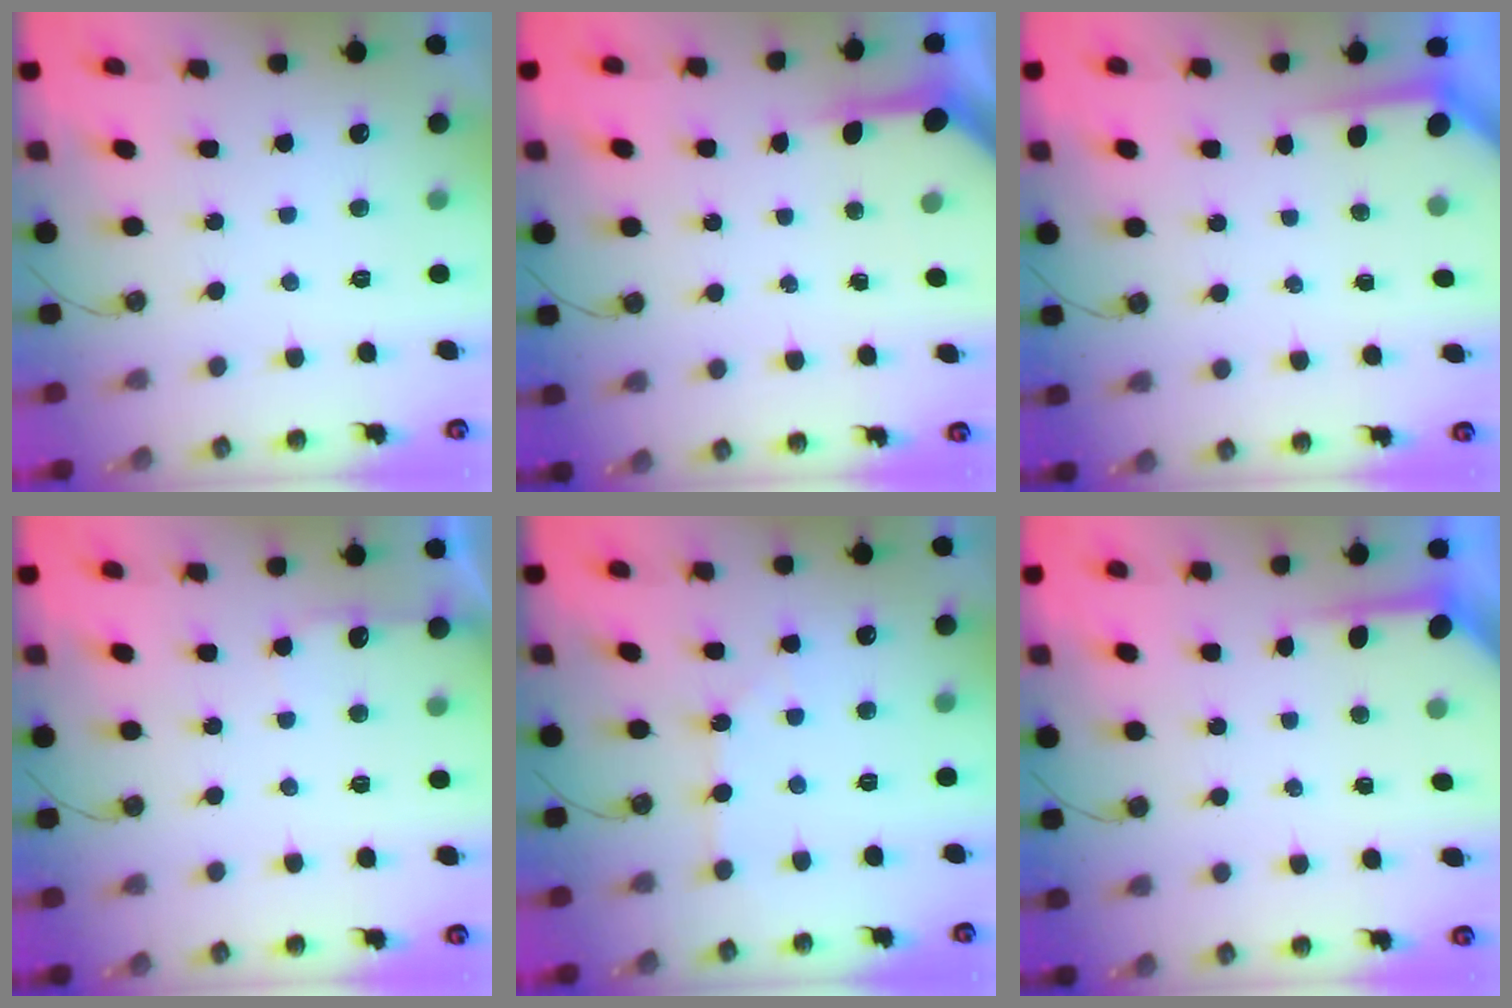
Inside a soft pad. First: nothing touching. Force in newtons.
{"total": 4.0, "press": 3.9, "slide": 0.4}
{"total": 3.5, "press": 3.5, "slide": 0.4}
{"total": 5.2, "press": 5.1, "slide": 0.7}
{"total": 3.5, "press": 3.4, "slide": 0.7}
{"total": 4.5, "press": 4.4, "slide": 0.3}